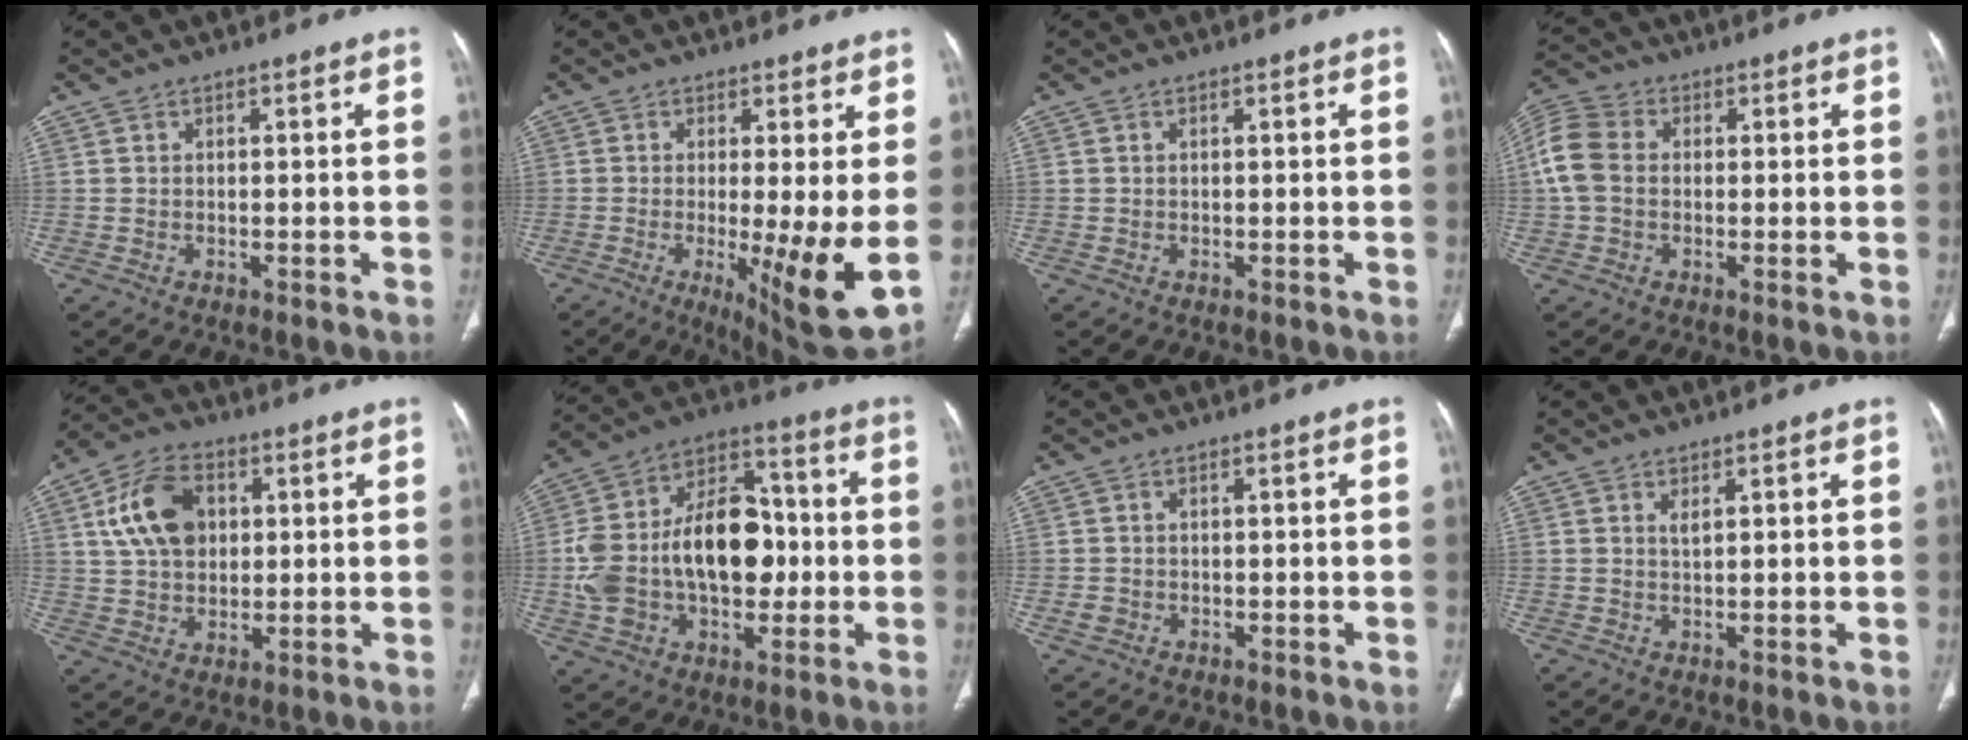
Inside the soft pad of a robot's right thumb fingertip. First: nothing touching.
{"total": 12.2, "force": [-1.4, 2.3, 11.9], "torque": [-0.182, -0.036, -0.018]}
{"total": 0.0}
{"total": 8.4, "force": [0.5, 6.2, 5.6], "torque": [-0.123, 0.020, 0.001]}
{"total": 12.3, "force": [3.2, 8.5, 8.2], "torque": [-0.130, 0.004, 0.056]}
{"total": 23.6, "force": [-1.1, 15.0, 18.3], "torque": [-0.309, 0.040, -0.007]}
{"total": 1.2, "force": [-0.4, 1.1, 0.4], "torque": [-0.009, 0.002, -0.006]}
{"total": 1.0, "force": [0.8, 0.1, 0.6], "torque": [-0.009, -0.006, 0.013]}